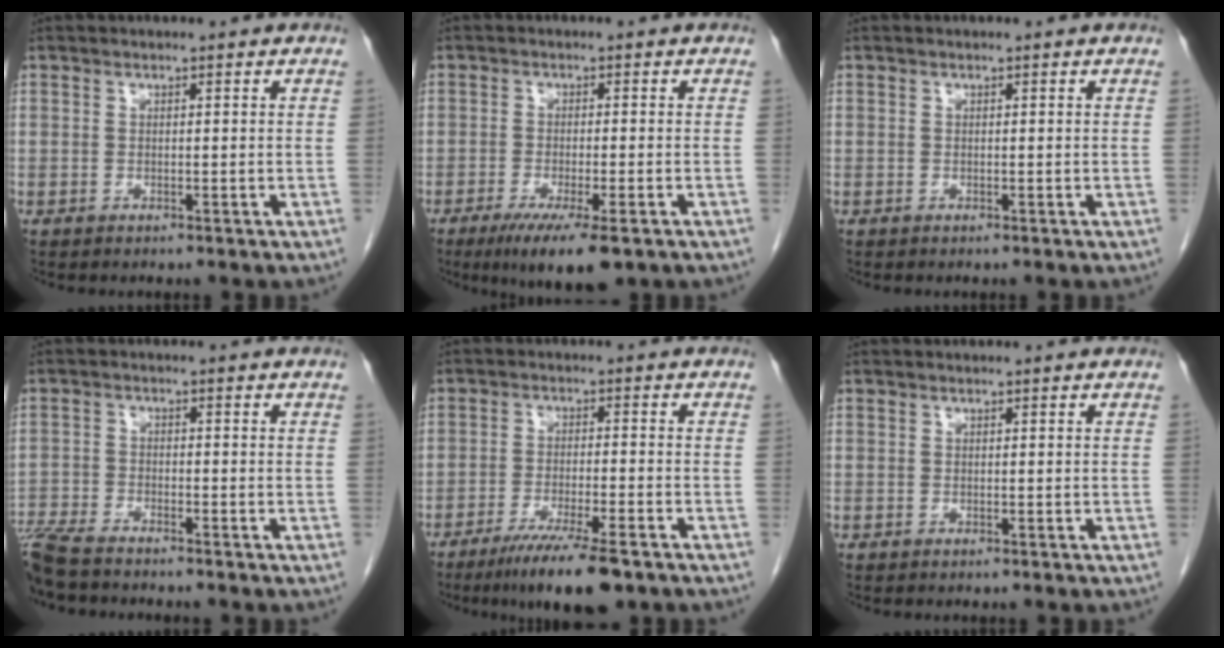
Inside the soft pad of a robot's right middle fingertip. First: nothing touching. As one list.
[{"total": 8.7, "force": [-5.3, 1.3, 6.7], "torque": [-0.107, -0.023, -0.082]}, {"total": 0.0}, {"total": 7.4, "force": [-6.8, 1.0, 2.9], "torque": [-0.054, -0.017, -0.124]}, {"total": 10.2, "force": [-7.2, 0.9, 7.1], "torque": [-0.114, -0.023, -0.115]}, {"total": 0.0}]